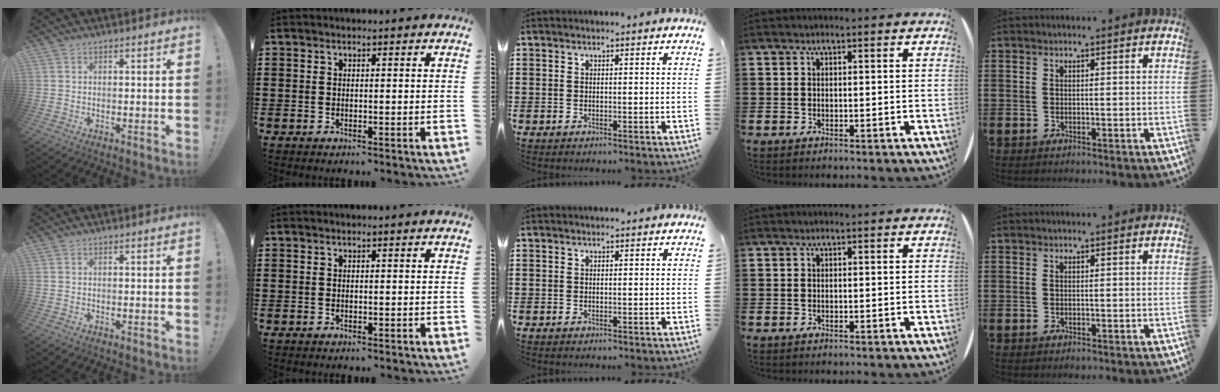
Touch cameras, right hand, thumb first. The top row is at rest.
{}